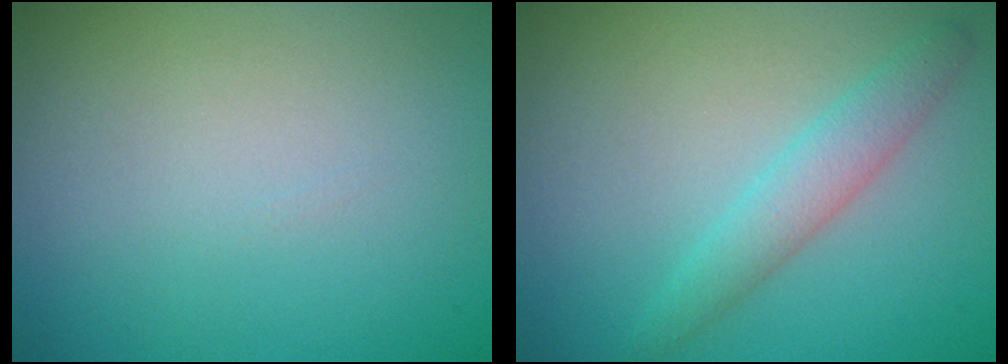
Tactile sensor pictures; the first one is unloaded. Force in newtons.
{"total": 2.5, "press": 2.5, "slide": 0.1}